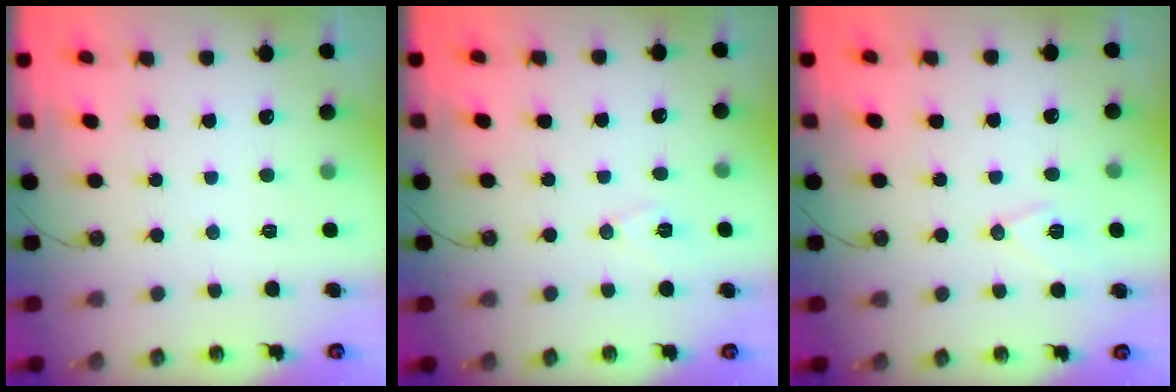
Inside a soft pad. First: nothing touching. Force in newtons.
{"total": 7.5, "press": 6.1, "slide": 4.5}
{"total": 7.8, "press": 7.2, "slide": 2.9}